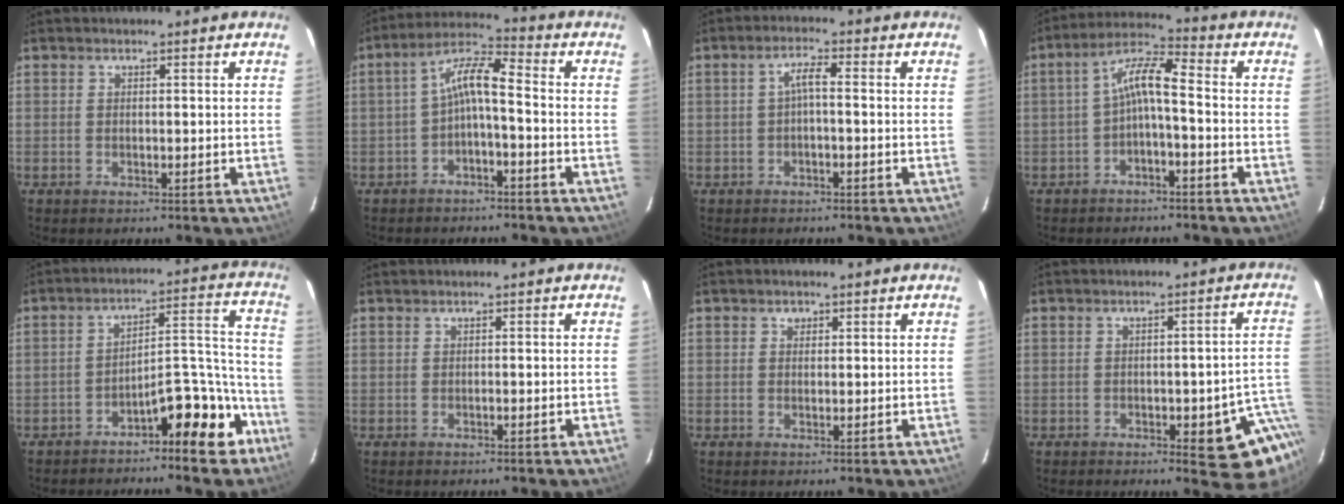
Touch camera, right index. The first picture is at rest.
{"total": 6.5, "force": [-2.2, 1.6, 5.9], "torque": [-0.135, 0.022, -0.042]}
{"total": 2.6, "force": [-0.7, 0.4, 2.5], "torque": [-0.052, 0.008, -0.011]}
{"total": 6.4, "force": [-2.0, 1.5, 5.9], "torque": [-0.136, 0.022, -0.039]}
{"total": 10.7, "force": [-8.4, 2.9, 5.9], "torque": [-0.080, 0.051, -0.119]}
{"total": 0.0}
{"total": 0.9, "force": [0.4, 0.8, 0.1], "torque": [0.001, 0.006, 0.005]}
{"total": 9.4, "force": [-4.3, 3.6, 7.5], "torque": [-0.053, 0.013, -0.044]}